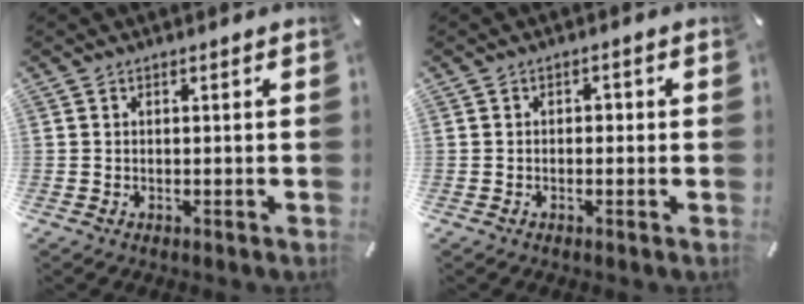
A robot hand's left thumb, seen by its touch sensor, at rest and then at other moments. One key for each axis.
{"total": 1.1, "fx": -0.6, "fy": 0.7, "fz": 0.5, "tx": -0.013, "ty": 0.006, "tz": -0.016}